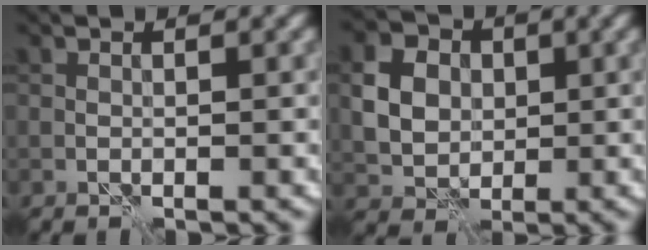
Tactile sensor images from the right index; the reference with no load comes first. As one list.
[{"total": 5.5, "force": [0.7, 4.6, 3.0], "torque": [-0.070, 0.007, 0.010]}]